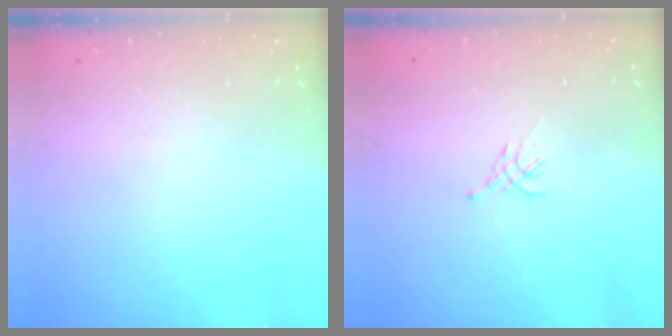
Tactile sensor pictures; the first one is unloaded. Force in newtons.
{"total": 1.9, "press": 1.8, "slide": 0.5}